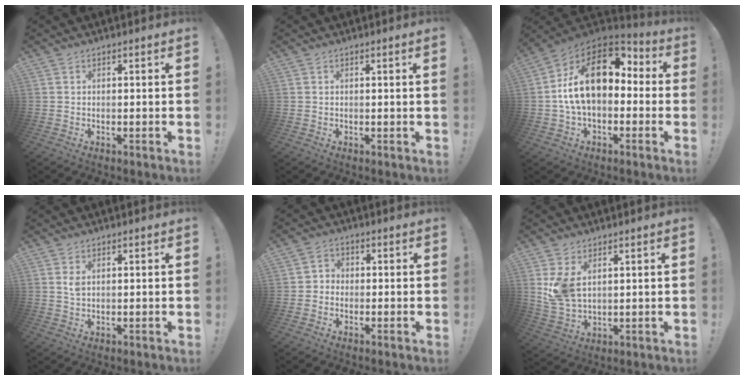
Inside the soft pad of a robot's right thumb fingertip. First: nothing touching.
{"total": 1.0, "force": [0.5, -0.4, 0.8], "torque": [-0.007, -0.006, 0.005]}
{"total": 20.2, "force": [3.5, 11.9, 15.9], "torque": [-0.259, 0.007, 0.063]}
{"total": 2.1, "force": [0.7, 1.0, 1.7], "torque": [-0.030, 0.001, 0.010]}
{"total": 2.9, "force": [-1.4, 2.4, 0.9], "torque": [-0.014, 0.010, -0.025]}
{"total": 7.8, "force": [3.1, 4.6, 5.5], "torque": [-0.099, -0.016, 0.059]}